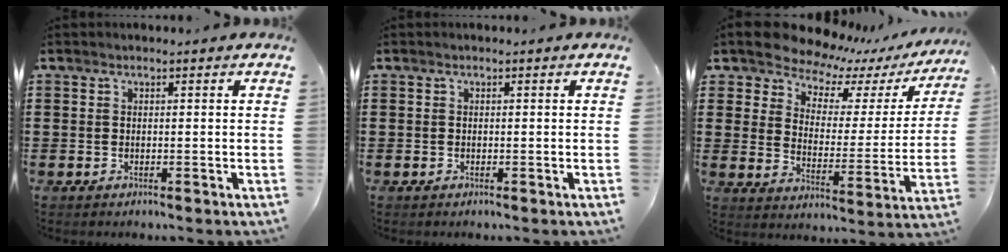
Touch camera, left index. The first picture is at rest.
{"total": 0.0}
{"total": 7.4, "force": [7.1, 1.9, 0.9], "torque": [-0.054, -0.057, 0.124]}